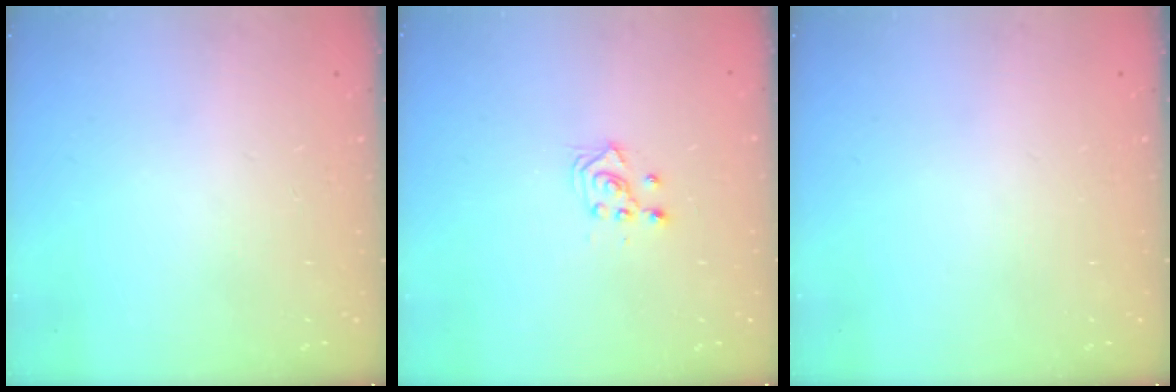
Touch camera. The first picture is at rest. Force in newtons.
{"total": 3.1, "press": 3.0, "slide": 0.9}
{"total": 0.0}